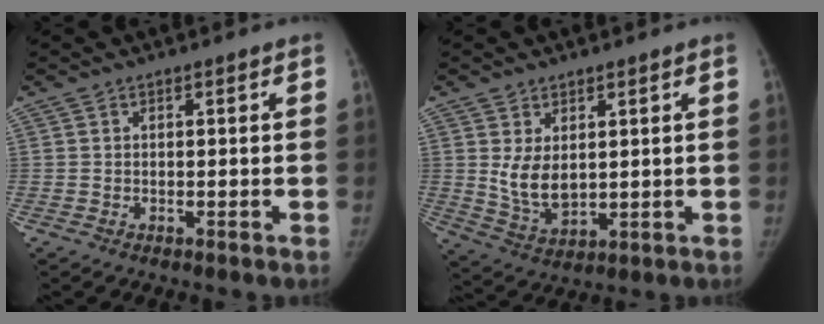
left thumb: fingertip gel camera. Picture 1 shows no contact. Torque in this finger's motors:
{"motor_torque": [0.89, 1.54, 0.66, -0.73, 0.22]}